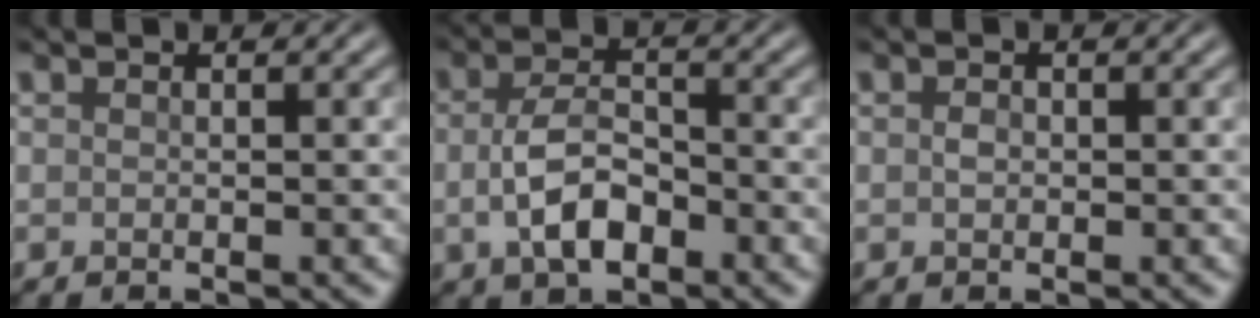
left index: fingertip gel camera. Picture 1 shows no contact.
{"total": 4.6, "force": [-1.3, 2.5, 3.7], "torque": [-0.078, -0.001, -0.026]}
{"total": 0.9, "force": [0.0, 0.6, 0.6], "torque": [-0.012, -0.002, -0.001]}